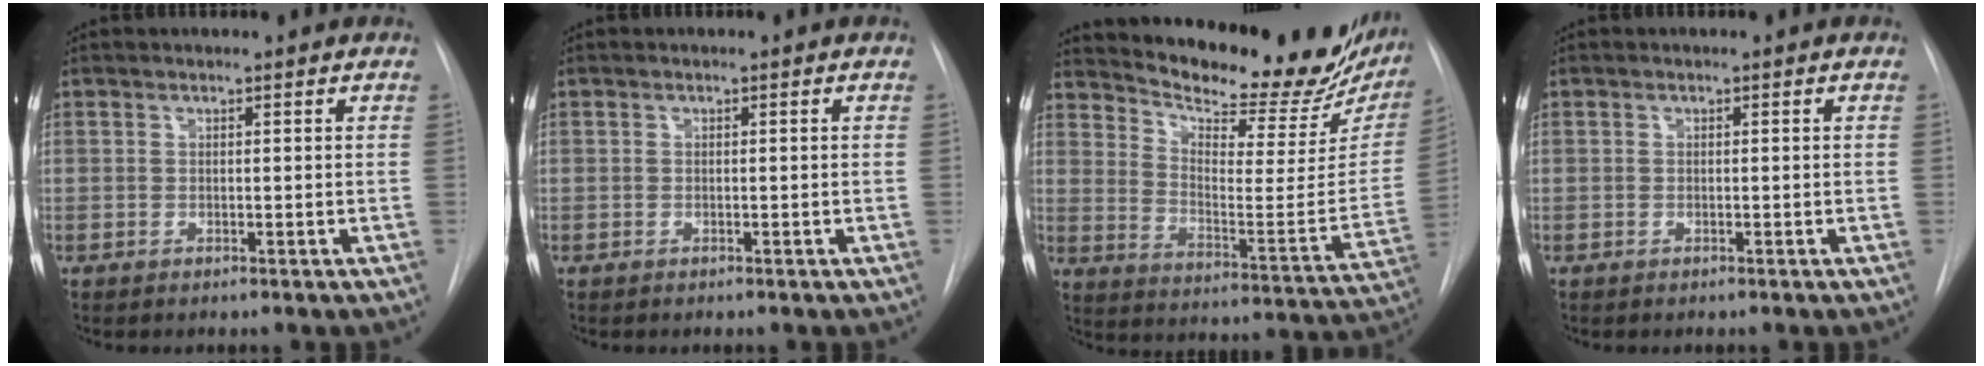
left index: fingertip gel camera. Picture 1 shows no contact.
{"total": 0.0}
{"total": 25.4, "force": [22.5, 6.2, 10.0], "torque": [-0.154, -0.077, 0.290]}
{"total": 0.0}